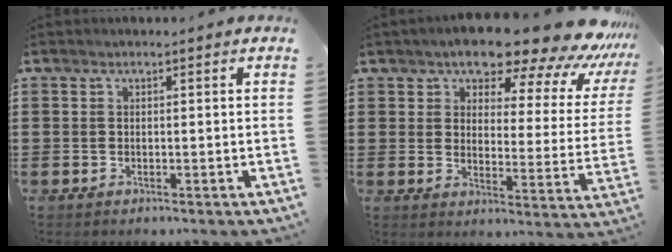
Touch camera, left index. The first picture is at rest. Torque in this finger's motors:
{"motor_torque": [2.14, 0.00, 1.05, 0.21]}